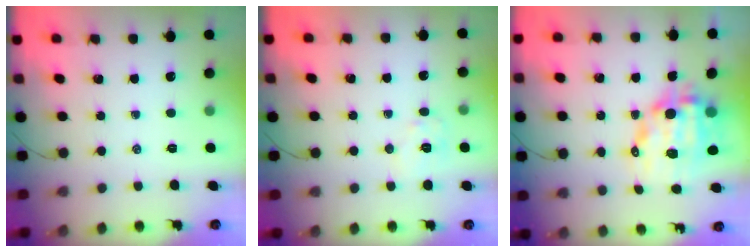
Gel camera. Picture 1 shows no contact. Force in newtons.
{"total": 7.2, "press": 7.2, "slide": 0.9}
{"total": 13.2, "press": 12.9, "slide": 2.9}